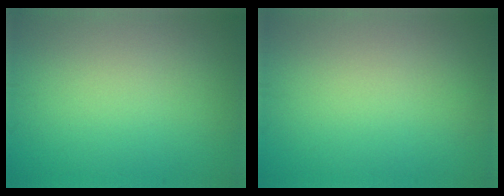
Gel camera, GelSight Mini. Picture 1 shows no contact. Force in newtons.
{"total": 0.0}